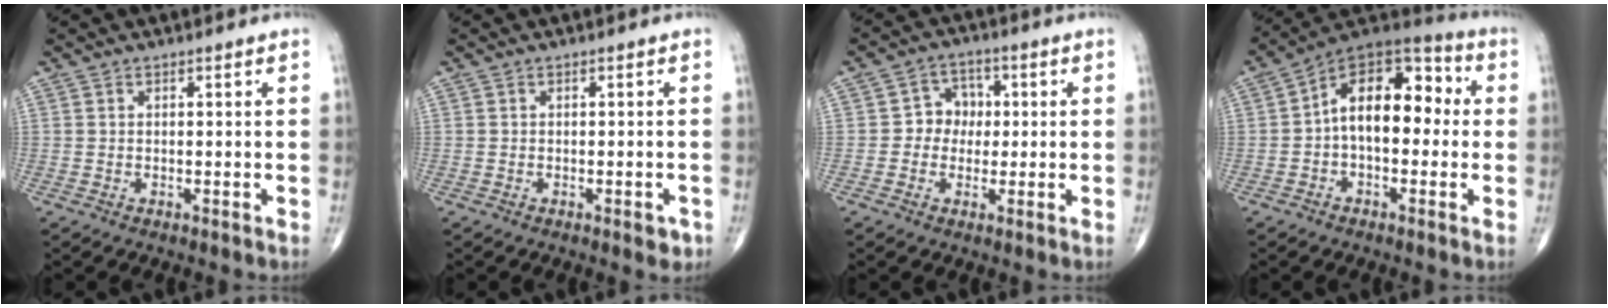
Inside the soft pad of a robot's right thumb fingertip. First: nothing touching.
{"total": 2.2, "force": [-0.8, 0.9, 1.8], "torque": [-0.011, 0.000, -0.009]}
{"total": 5.6, "force": [0.0, 5.0, 2.4], "torque": [-0.001, 0.013, -0.013]}
{"total": 15.2, "force": [0.4, 9.0, 12.3], "torque": [-0.154, 0.049, -0.008]}